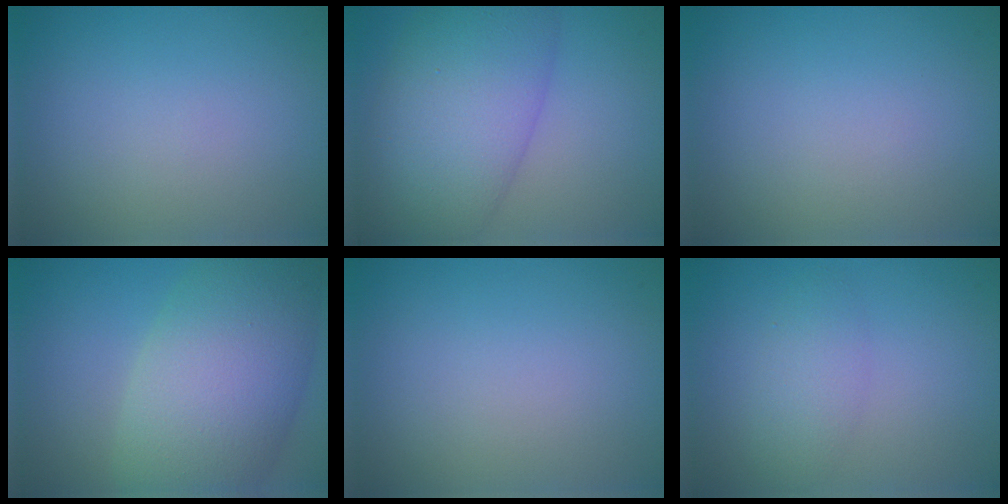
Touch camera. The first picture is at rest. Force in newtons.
{"total": 9.6, "press": 9.6, "slide": 0.4}
{"total": 0.0}
{"total": 10.9, "press": 10.9, "slide": 0.7}
{"total": 0.0}
{"total": 2.3, "press": 2.3, "slide": 0.1}